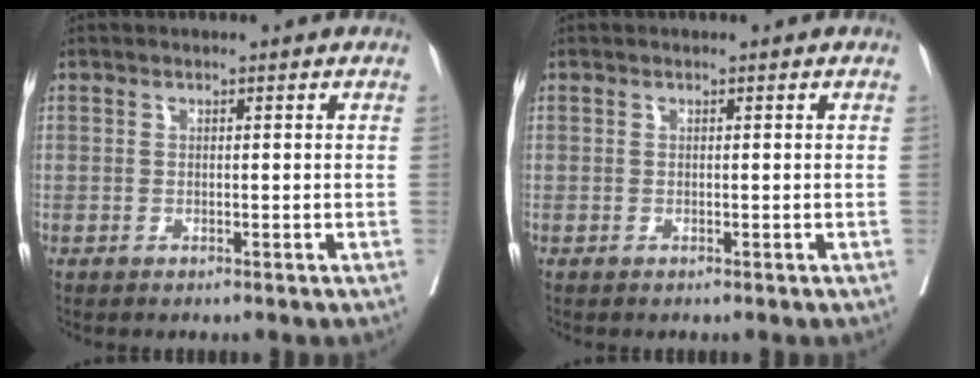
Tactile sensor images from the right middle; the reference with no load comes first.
{"total": 0.0}